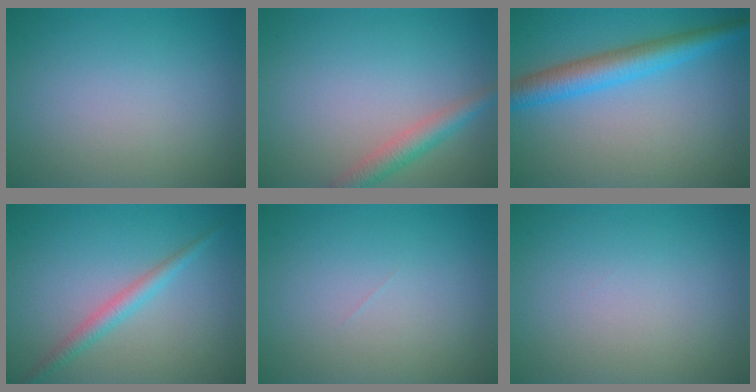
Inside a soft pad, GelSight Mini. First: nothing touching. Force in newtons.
{"total": 2.6, "press": 2.6, "slide": 0.1}
{"total": 4.8, "press": 4.8, "slide": 0.1}
{"total": 2.1, "press": 2.1, "slide": 0.1}
{"total": 0.0}
{"total": 0.0}